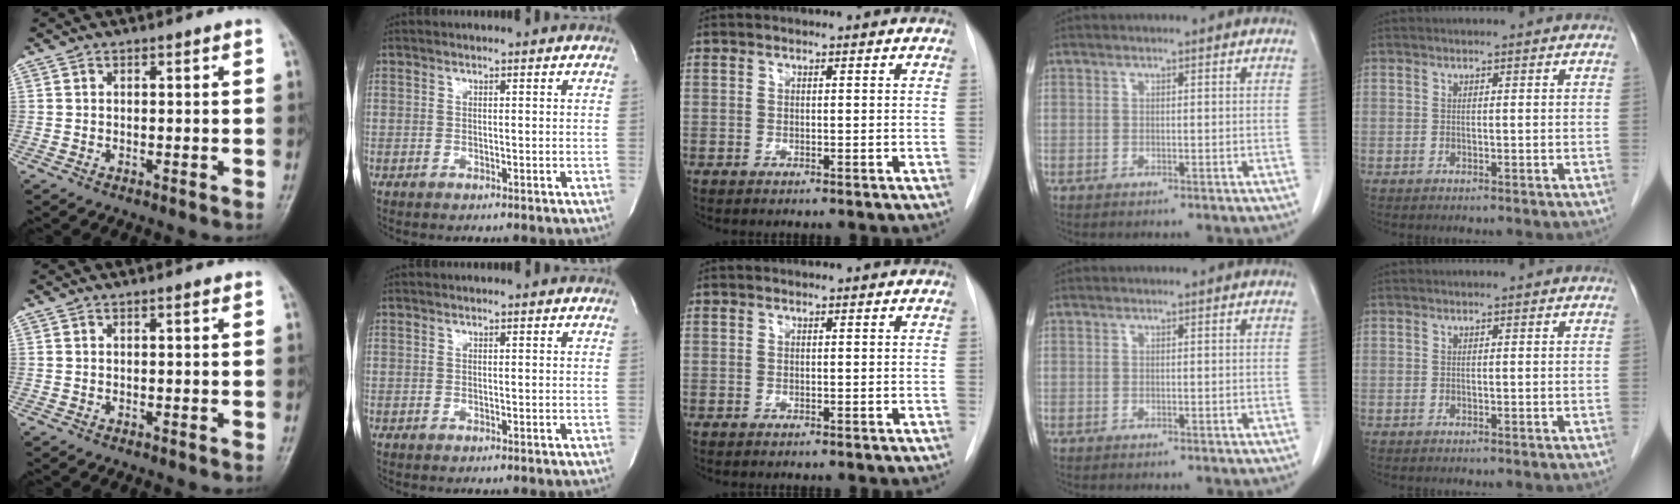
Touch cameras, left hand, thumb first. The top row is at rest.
{}